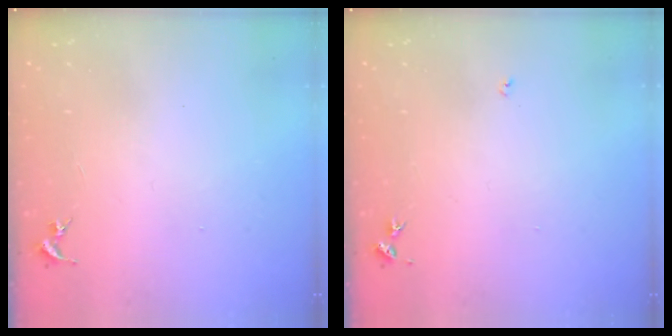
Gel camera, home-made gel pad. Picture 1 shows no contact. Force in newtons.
{"total": 3.0, "press": 3.0, "slide": 0.4}